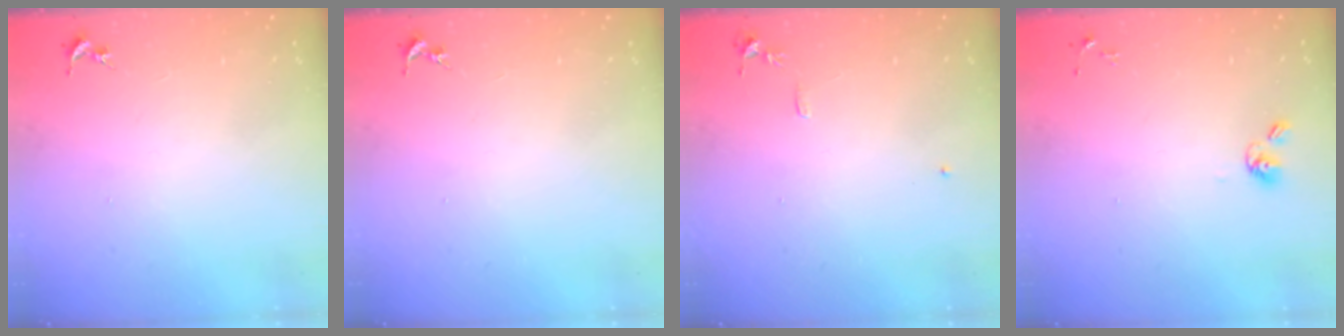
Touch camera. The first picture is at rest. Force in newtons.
{"total": 0.0}
{"total": 5.9, "press": 5.8, "slide": 0.8}
{"total": 6.1, "press": 5.7, "slide": 2.3}